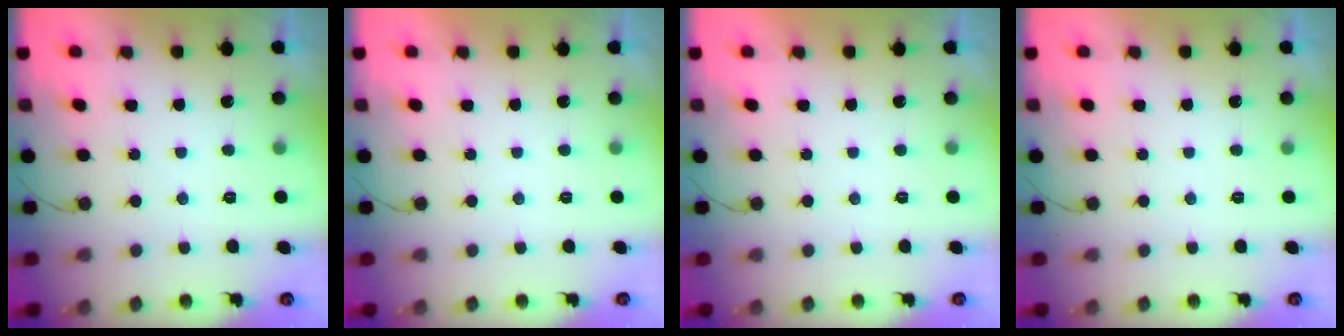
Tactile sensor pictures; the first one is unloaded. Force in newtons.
{"total": 1.8, "press": 1.8, "slide": 0.0}
{"total": 1.8, "press": 1.8, "slide": 0.0}
{"total": 0.0}